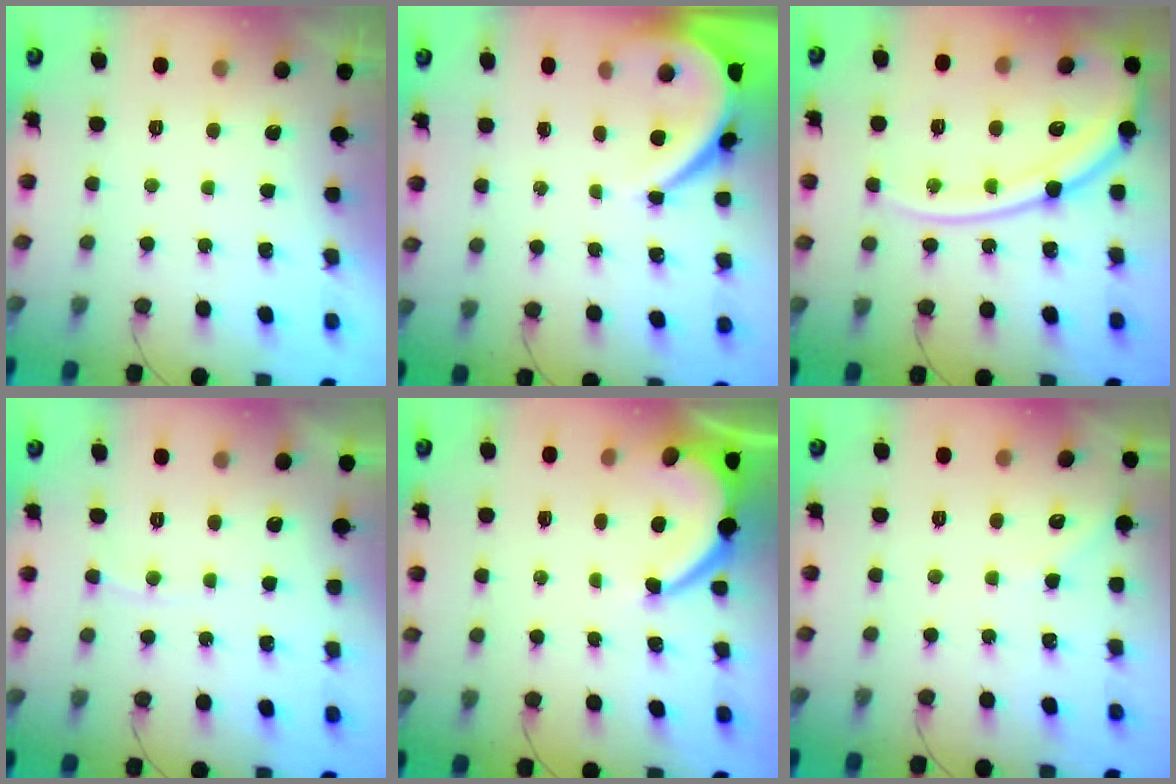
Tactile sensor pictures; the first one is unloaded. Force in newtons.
{"total": 7.2, "press": 7.2, "slide": 0.7}
{"total": 18.2, "press": 18.1, "slide": 2.1}
{"total": 4.3, "press": 4.3, "slide": 0.7}
{"total": 6.3, "press": 6.3, "slide": 0.5}
{"total": 2.2, "press": 2.2, "slide": 0.4}